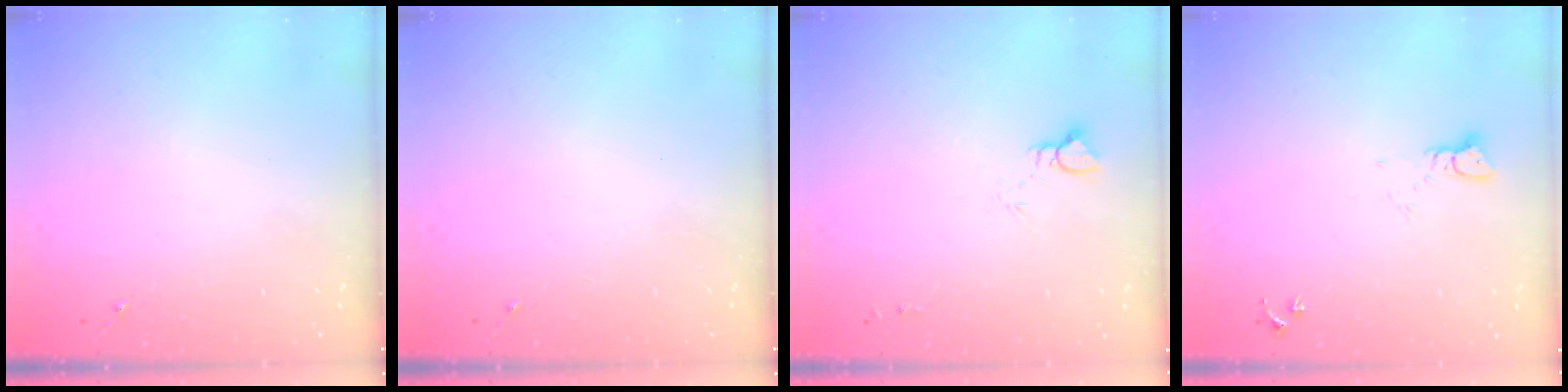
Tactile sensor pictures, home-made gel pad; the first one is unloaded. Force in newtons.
{"total": 0.0}
{"total": 5.3, "press": 5.3, "slide": 0.5}
{"total": 3.7, "press": 3.7, "slide": 0.3}